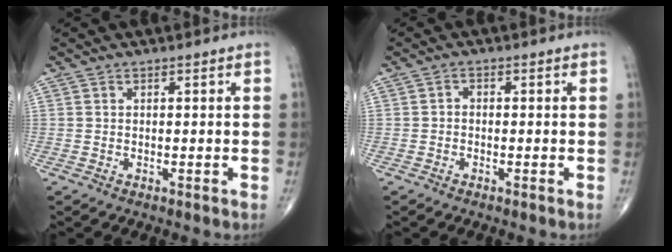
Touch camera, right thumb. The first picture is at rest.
{"total": 1.0, "force": [-0.3, 0.8, 0.5], "torque": [-0.003, 0.003, -0.009]}